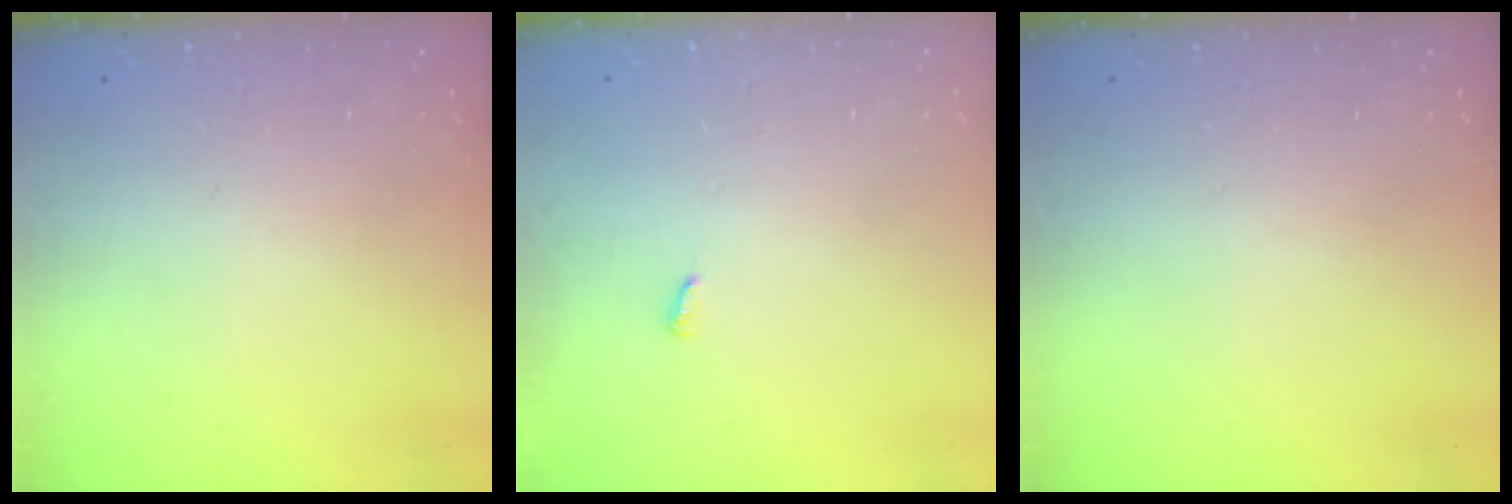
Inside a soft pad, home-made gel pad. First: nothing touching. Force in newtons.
{"total": 2.6, "press": 2.6, "slide": 0.2}
{"total": 0.0}